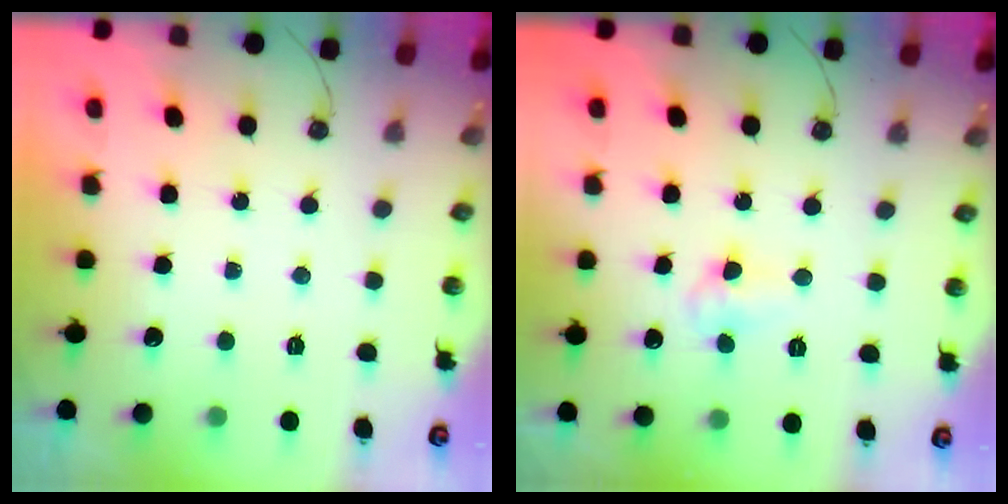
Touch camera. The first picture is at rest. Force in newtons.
{"total": 5.2, "press": 3.9, "slide": 3.4}